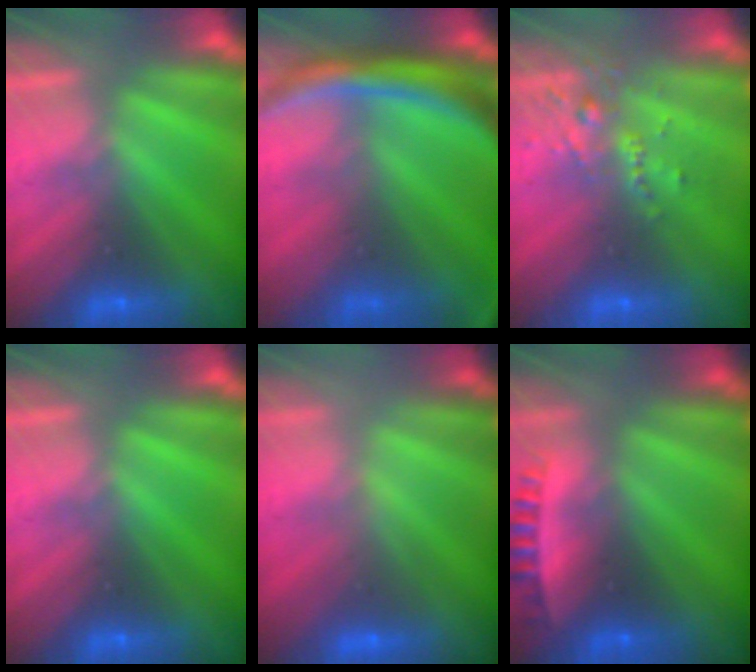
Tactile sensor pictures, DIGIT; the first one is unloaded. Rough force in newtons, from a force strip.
{"total": 9.2}
{"total": 2.6}
{"total": 0.0}
{"total": 2.3}
{"total": 2.7}